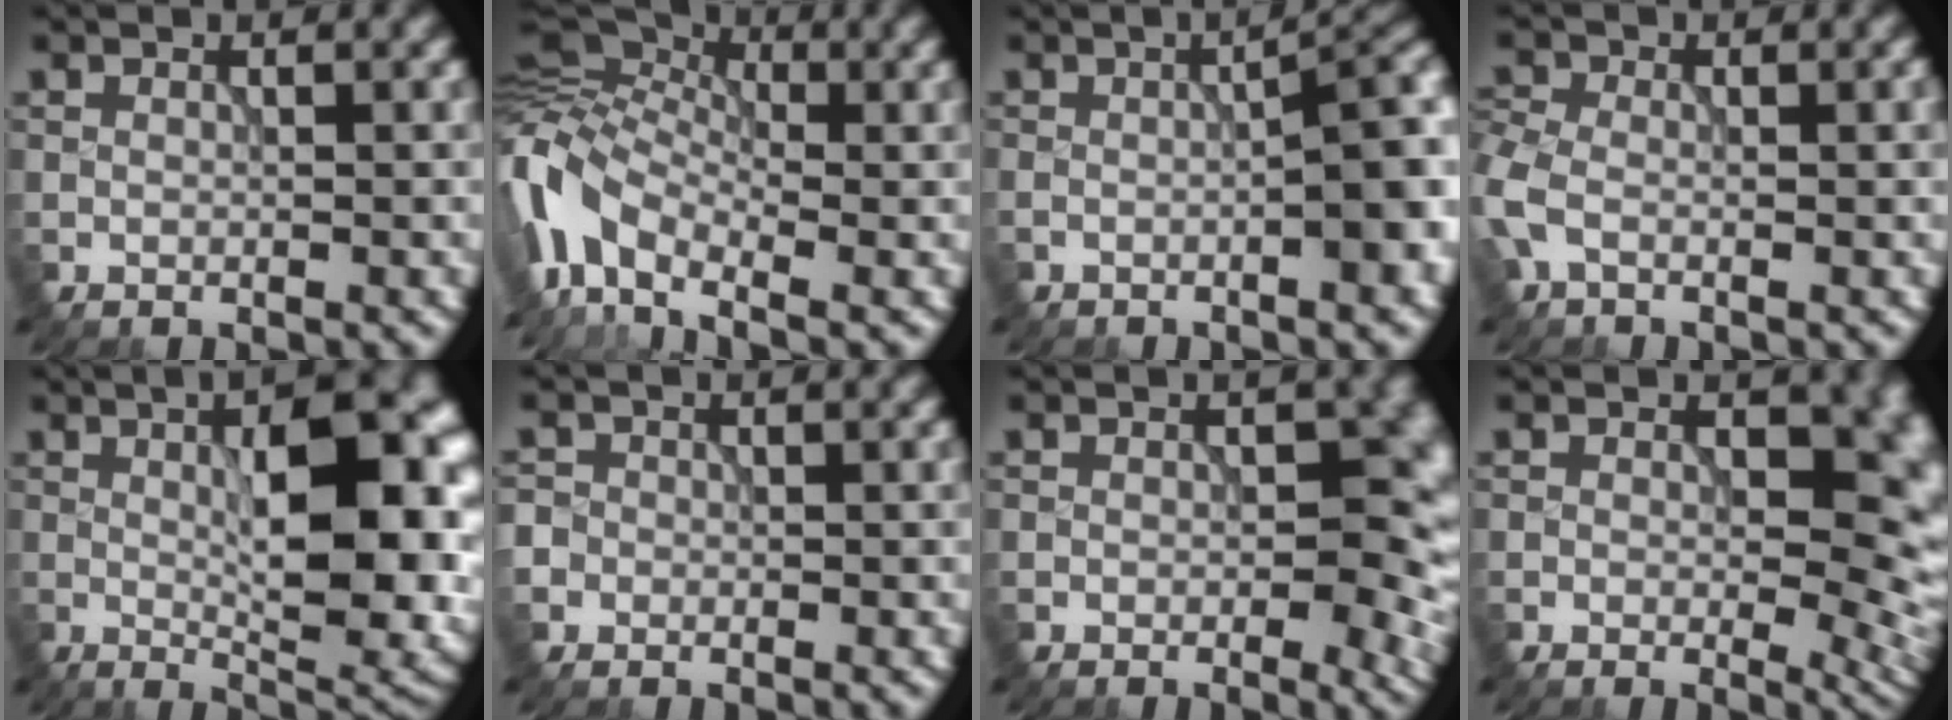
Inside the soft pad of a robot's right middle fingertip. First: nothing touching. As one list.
[{"total": 9.0, "force": [-2.9, 5.5, 6.4], "torque": [-0.142, 0.006, -0.079]}, {"total": 7.9, "force": [-0.9, 2.5, 7.4], "torque": [-0.064, 0.007, -0.015]}, {"total": 3.8, "force": [-0.5, 2.5, 2.9], "torque": [-0.066, 0.002, -0.021]}, {"total": 13.4, "force": [0.4, 5.2, 12.3], "torque": [-0.143, 0.007, 0.008]}, {"total": 2.4, "force": [-0.5, 2.3, 0.3], "torque": [0.003, 0.010, -0.020]}, {"total": 8.5, "force": [-0.7, 4.7, 7.0], "torque": [-0.062, -0.005, -0.011]}, {"total": 11.2, "force": [0.9, 6.9, 8.8], "torque": [-0.078, -0.011, 0.020]}]